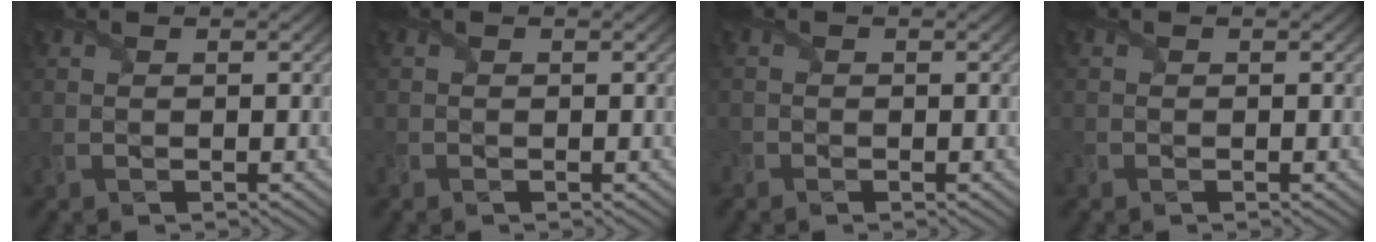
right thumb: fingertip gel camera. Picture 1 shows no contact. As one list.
[{"total": 0.9, "force": [-0.6, 0.6, 0.3], "torque": [-0.009, -0.004, -0.011]}, {"total": 1.3, "force": [-1.0, 0.7, 0.4], "torque": [-0.017, -0.006, -0.021]}, {"total": 0.9, "force": [-0.6, 0.6, 0.2], "torque": [-0.008, -0.004, -0.012]}]